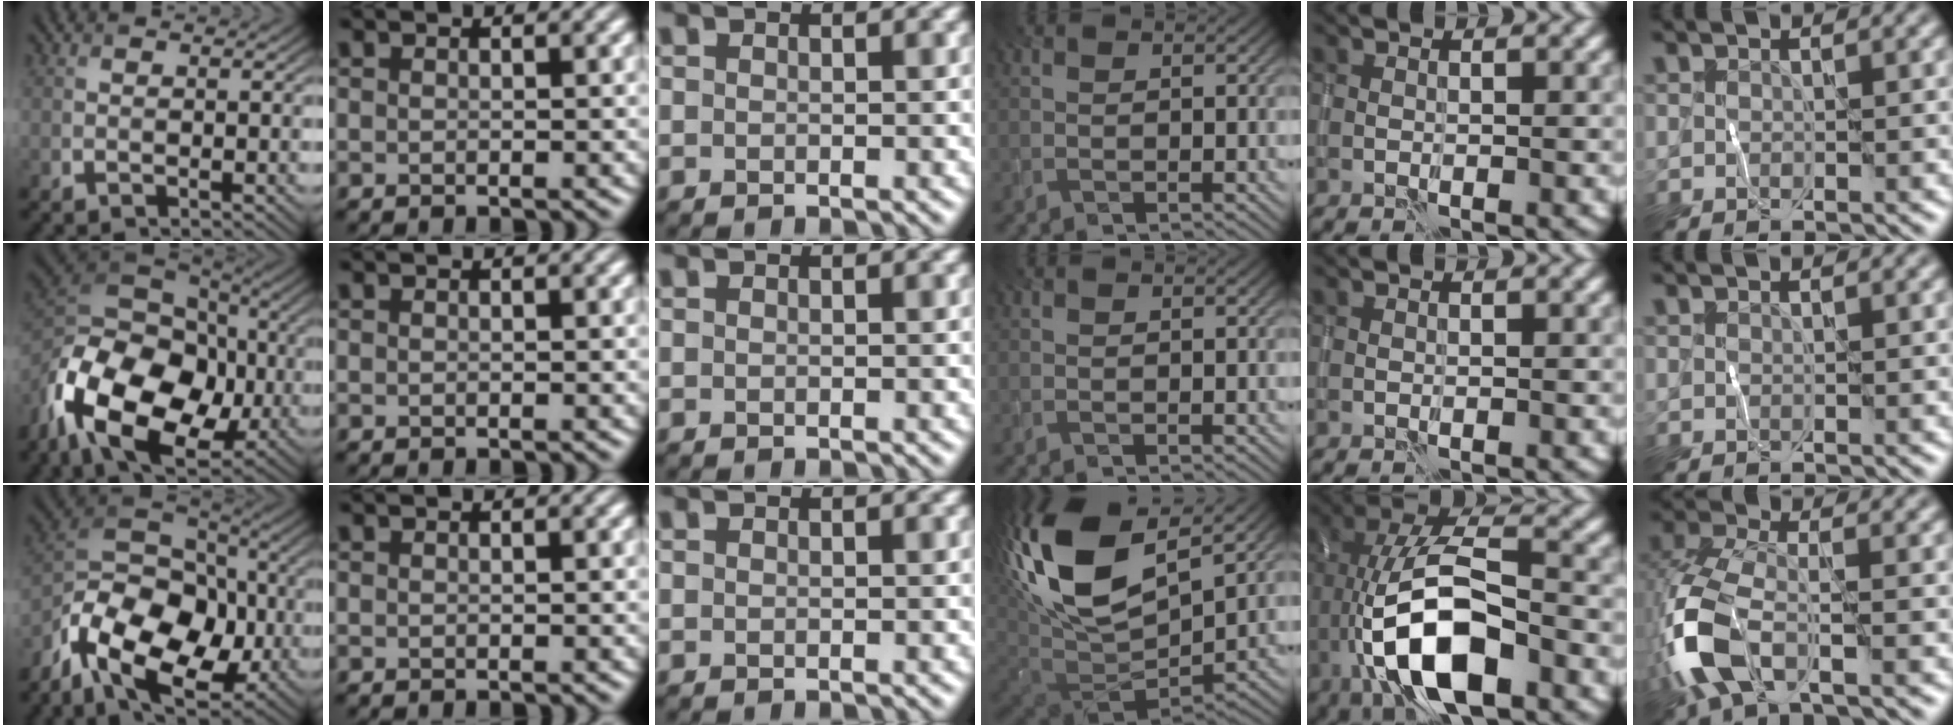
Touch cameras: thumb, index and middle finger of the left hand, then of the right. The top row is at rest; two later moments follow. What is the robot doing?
{"motion": "wipe", "object": "whiteboard"}